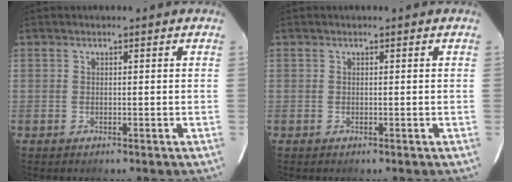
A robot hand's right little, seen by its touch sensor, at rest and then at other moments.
{"total": 0.0}